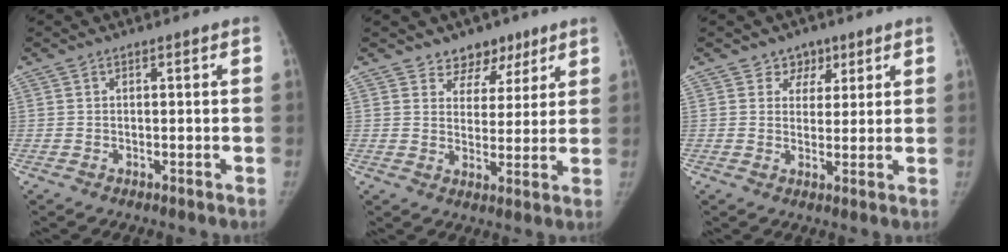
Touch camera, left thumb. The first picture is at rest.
{"total": 6.8, "force": [4.8, 4.7, 1.1], "torque": [0.027, -0.028, 0.074]}
{"total": 4.2, "force": [2.5, 3.4, 0.4], "torque": [0.024, -0.010, 0.035]}